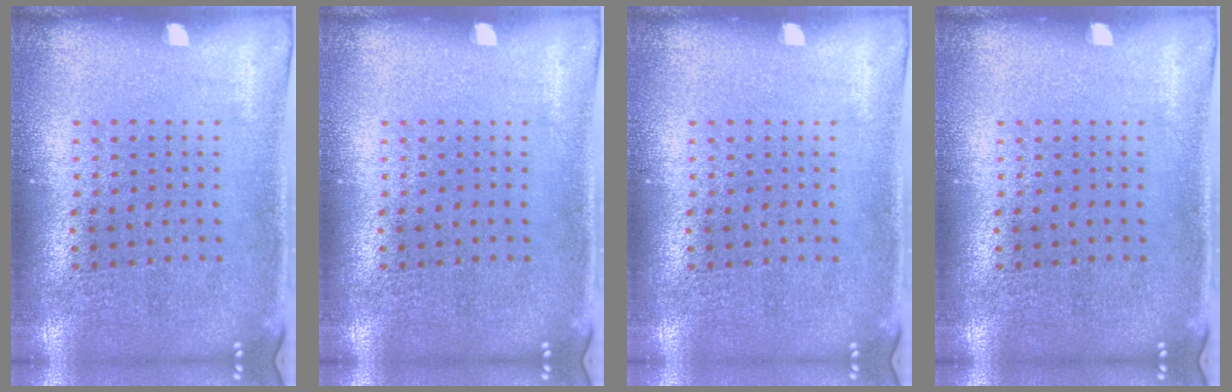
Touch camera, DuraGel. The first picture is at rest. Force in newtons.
{"total": 0.0}
{"total": 0.0}
{"total": 0.0}